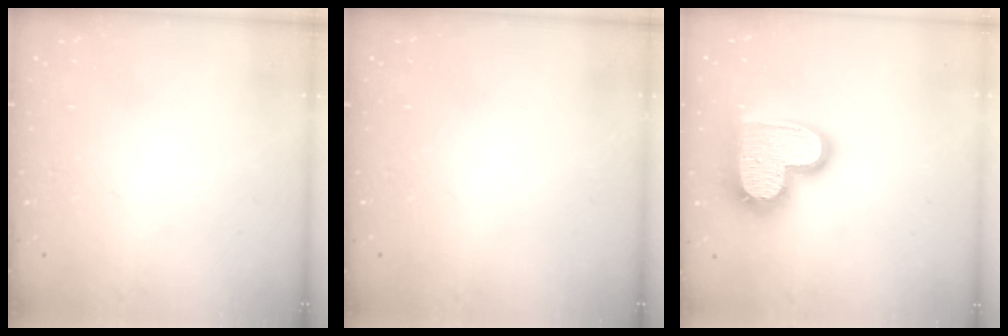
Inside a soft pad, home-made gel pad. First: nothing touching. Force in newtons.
{"total": 0.0}
{"total": 20.1, "press": 20.1, "slide": 1.5}